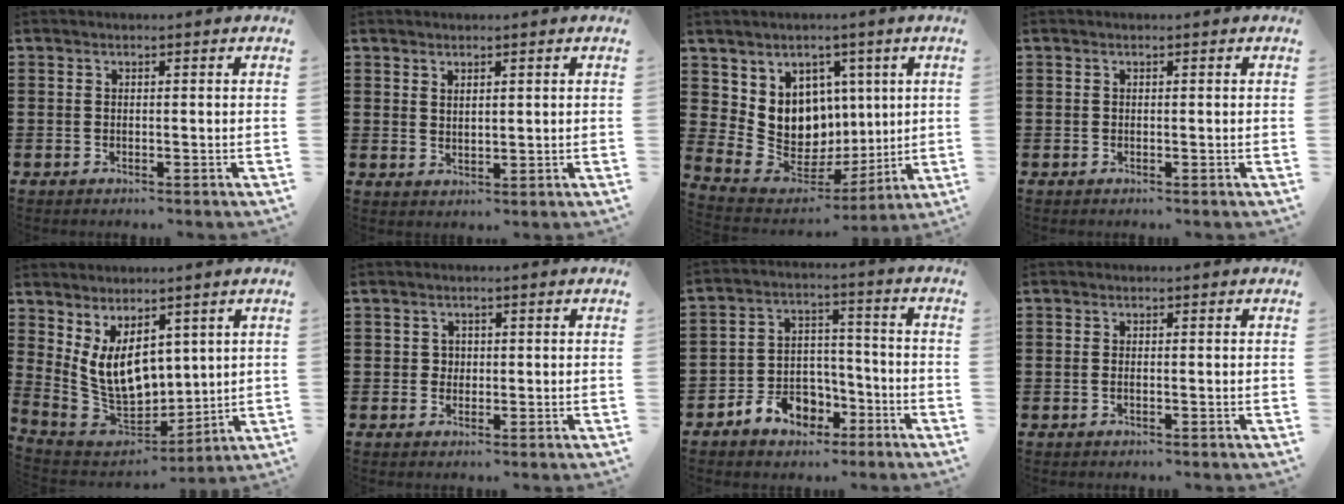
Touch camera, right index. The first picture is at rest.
{"total": 1.4, "force": [1.2, 0.4, 0.5], "torque": [-0.010, 0.001, 0.022]}
{"total": 10.1, "force": [2.2, 9.4, 3.0], "torque": [-0.100, -0.042, 0.049]}
{"total": 0.0}
{"total": 10.3, "force": [3.0, 6.9, 7.0], "torque": [-0.171, -0.021, 0.060]}
{"total": 1.4, "force": [0.2, 1.3, 0.4], "torque": [-0.012, 0.007, 0.004]}
{"total": 6.1, "force": [-3.7, 4.5, 1.6], "torque": [-0.037, 0.026, -0.068]}
{"total": 0.6, "force": [-0.3, -0.1, 0.4], "torque": [-0.009, -0.004, -0.005]}